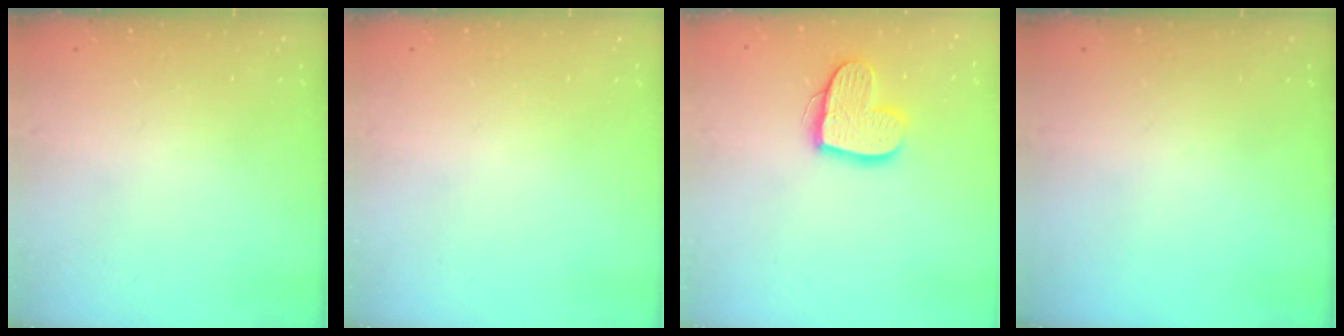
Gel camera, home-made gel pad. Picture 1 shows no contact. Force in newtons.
{"total": 0.0}
{"total": 13.4, "press": 13.4, "slide": 0.8}
{"total": 0.0}